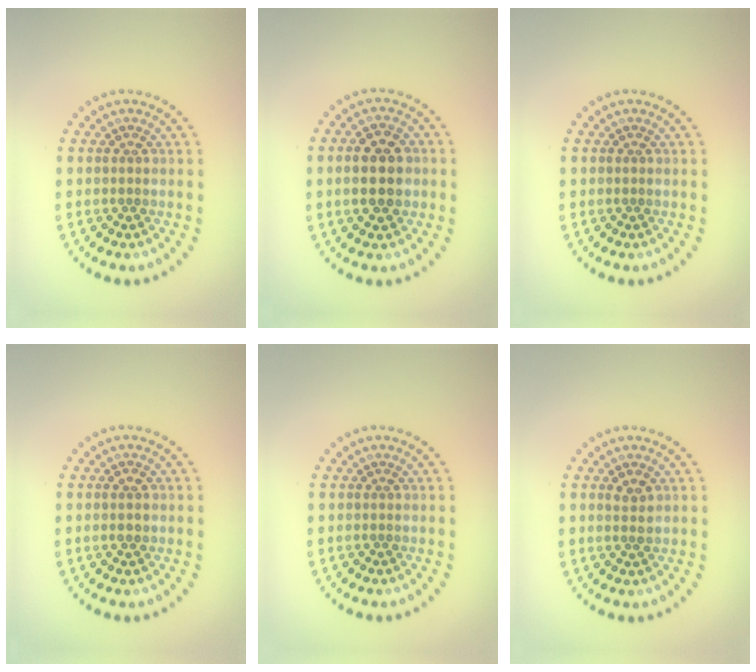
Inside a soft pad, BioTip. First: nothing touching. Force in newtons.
{"total": 4.4, "press": 4.4, "slide": 0.3}
{"total": 0.0}
{"total": 1.5, "press": 1.5, "slide": 0.1}
{"total": 0.0}
{"total": 1.4, "press": 1.4, "slide": 0.2}